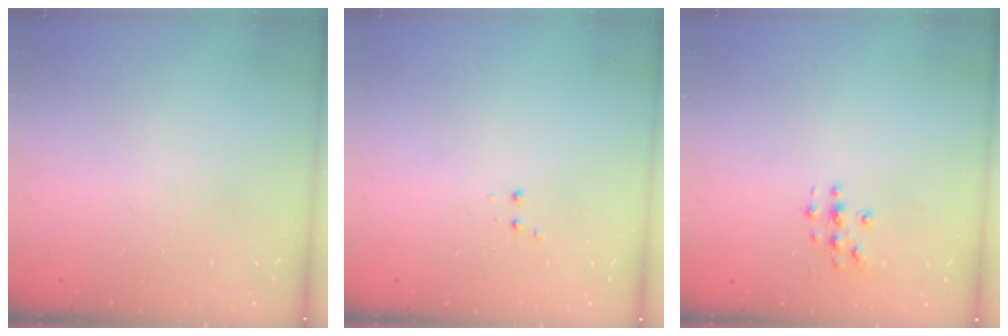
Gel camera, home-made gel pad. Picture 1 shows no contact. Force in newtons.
{"total": 2.8, "press": 2.8, "slide": 0.6}
{"total": 2.8, "press": 2.8, "slide": 0.3}